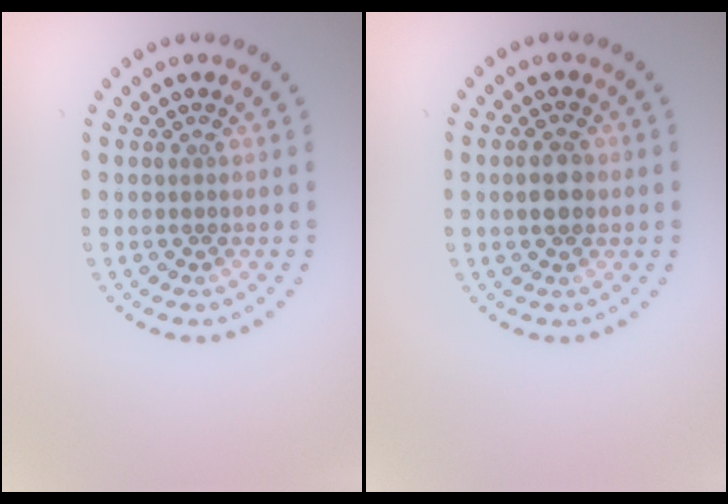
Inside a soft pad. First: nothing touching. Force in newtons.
{"total": 2.8, "press": 2.8, "slide": 0.1}